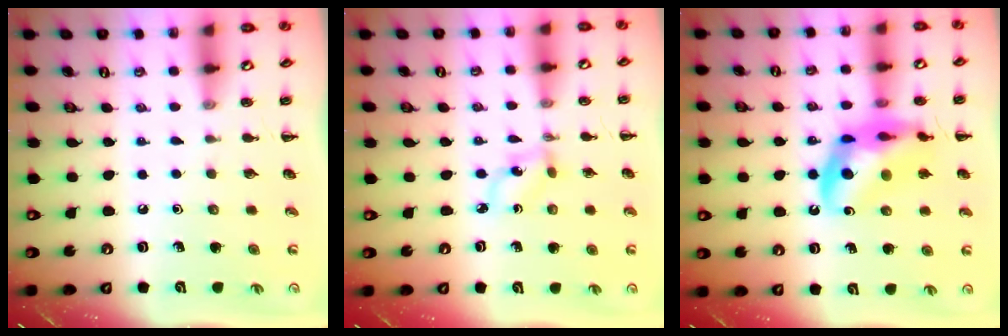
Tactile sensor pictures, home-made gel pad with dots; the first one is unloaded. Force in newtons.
{"total": 1.8, "press": 1.7, "slide": 0.5}
{"total": 16.3, "press": 15.9, "slide": 3.5}